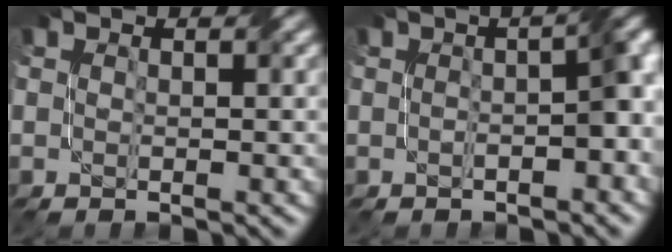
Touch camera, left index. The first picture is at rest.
{"total": 4.2, "force": [-0.4, 1.0, 4.0], "torque": [-0.055, 0.014, -0.006]}